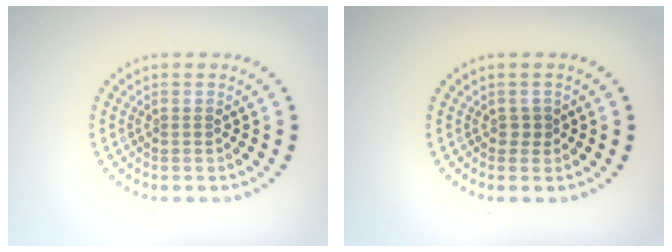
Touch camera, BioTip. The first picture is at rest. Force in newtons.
{"total": 0.8, "press": 0.7, "slide": 0.3}